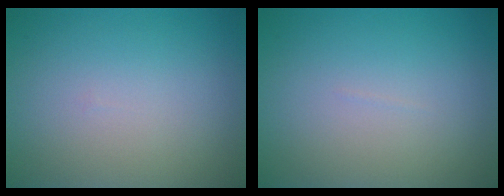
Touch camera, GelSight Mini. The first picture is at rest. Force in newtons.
{"total": 0.0}